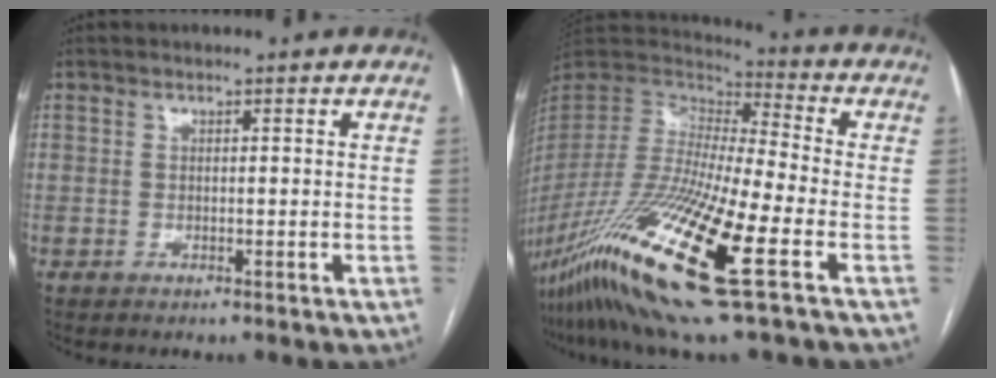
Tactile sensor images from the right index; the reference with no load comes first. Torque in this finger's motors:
{"motor_torque": [1.82, -0.31, 1.05, 0.21]}